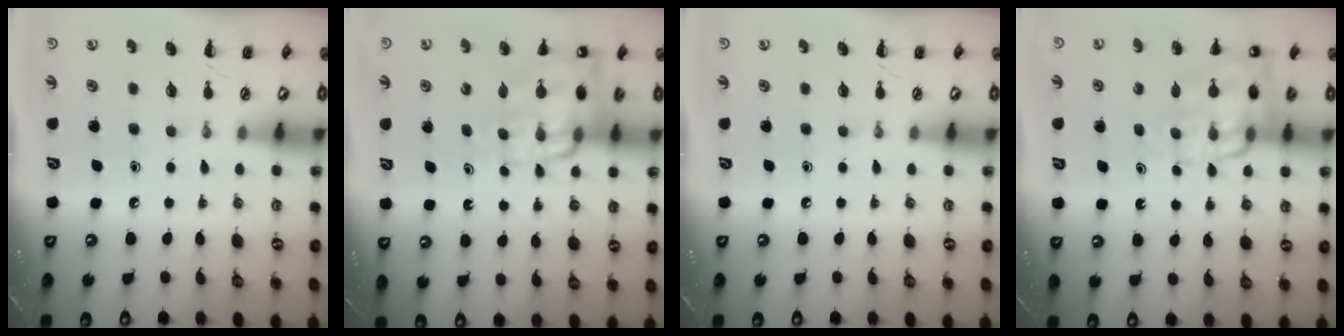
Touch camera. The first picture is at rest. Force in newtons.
{"total": 16.4, "press": 15.9, "slide": 3.9}
{"total": 0.0}
{"total": 15.8, "press": 15.3, "slide": 3.9}